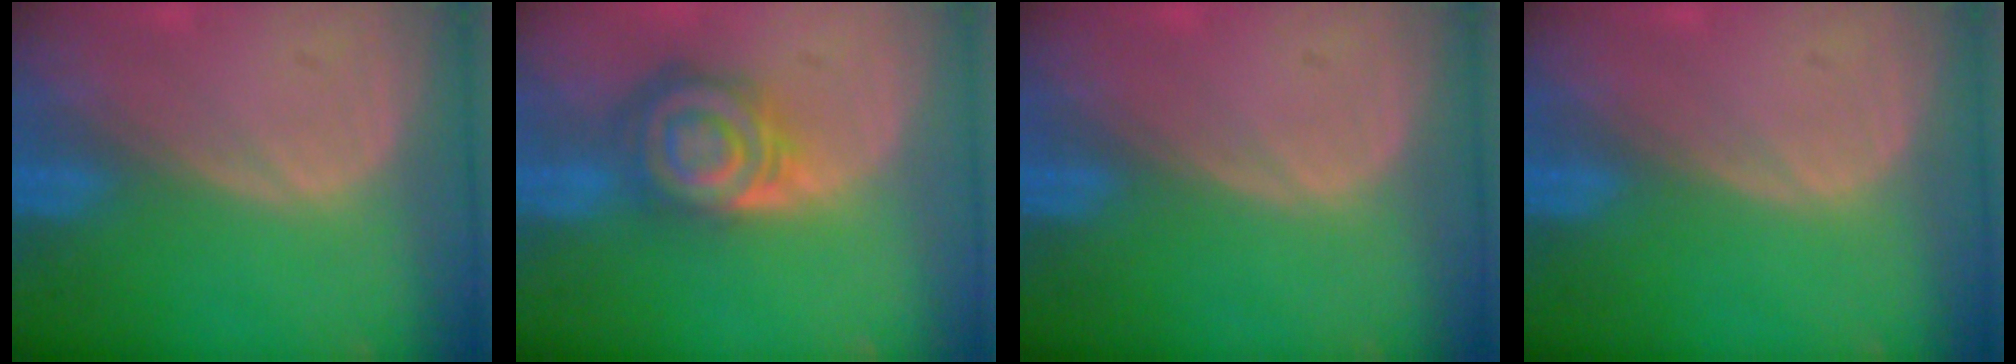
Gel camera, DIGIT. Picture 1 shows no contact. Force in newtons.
{"total": 8.0, "press": 7.1, "slide": 3.8}
{"total": 0.0}
{"total": 0.0}